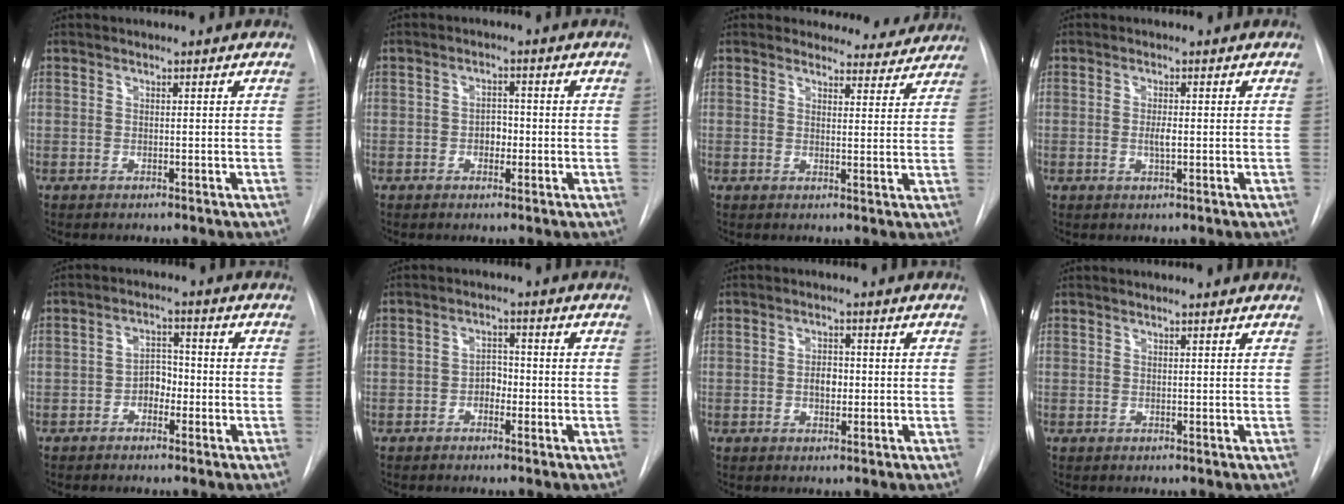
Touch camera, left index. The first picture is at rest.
{"total": 2.7, "force": [-1.5, 1.6, 1.6], "torque": [-0.018, 0.001, -0.022]}
{"total": 6.3, "force": [5.9, 2.4, -0.4], "torque": [0.031, -0.017, 0.048]}
{"total": 2.1, "force": [-1.0, 0.3, 1.8], "torque": [-0.036, -0.006, -0.014]}
{"total": 3.9, "force": [-2.2, 2.3, 2.2], "torque": [-0.033, 0.006, -0.041]}
{"total": 2.9, "force": [-1.8, 1.7, 1.5], "torque": [-0.018, 0.002, -0.031]}
{"total": 2.7, "force": [-1.1, 1.6, 1.9], "torque": [-0.029, -0.002, -0.014]}
{"total": 0.8, "force": [0.7, 0.0, 0.4], "torque": [-0.012, 0.004, 0.006]}